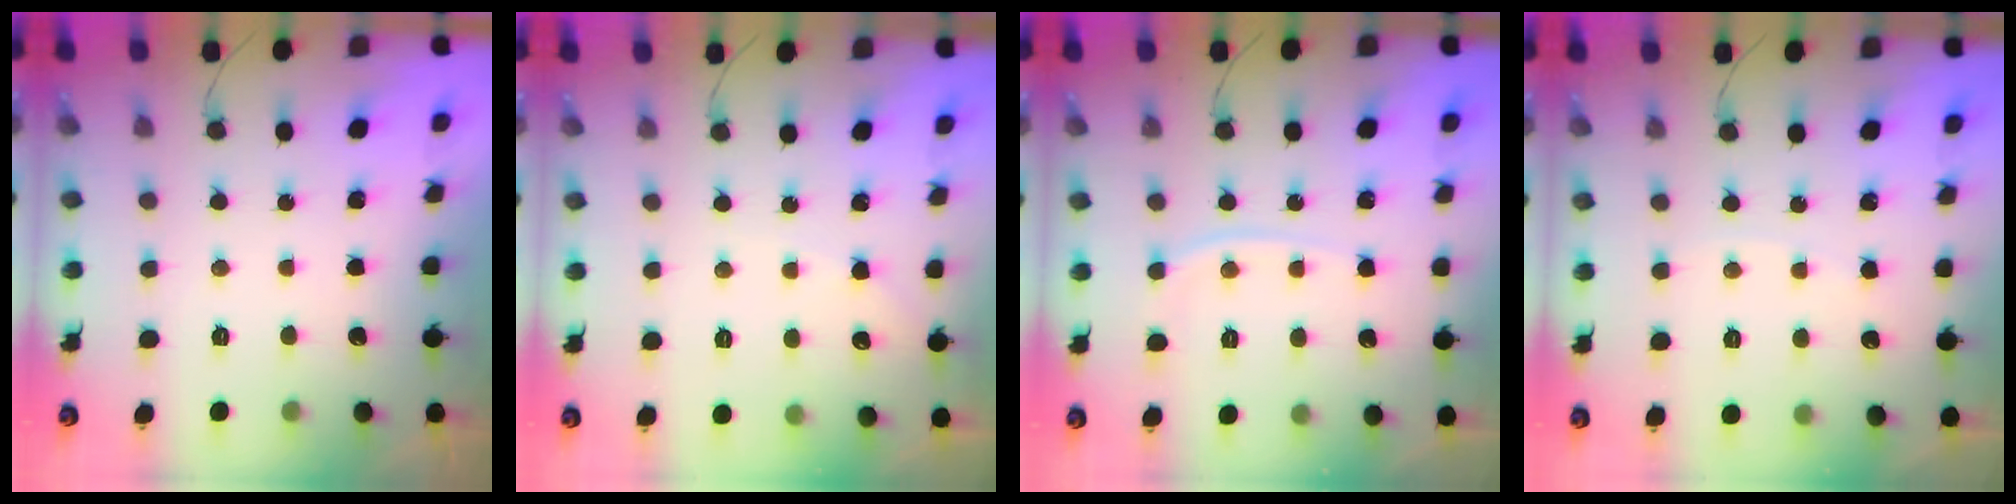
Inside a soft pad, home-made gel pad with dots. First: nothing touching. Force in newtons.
{"total": 3.9, "press": 3.8, "slide": 0.6}
{"total": 5.7, "press": 5.6, "slide": 0.8}
{"total": 1.5, "press": 1.4, "slide": 0.3}